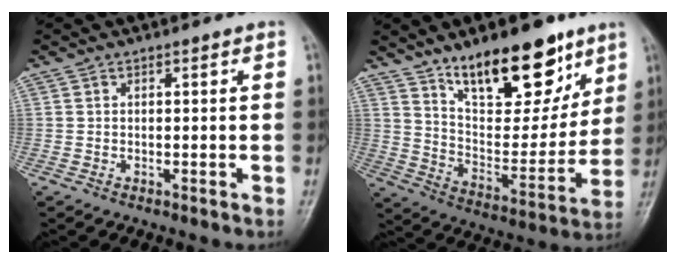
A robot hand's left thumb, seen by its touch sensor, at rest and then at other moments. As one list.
[{"total": 19.9, "force": [12.9, 8.4, 12.5], "torque": [-0.135, -0.077, 0.218]}]